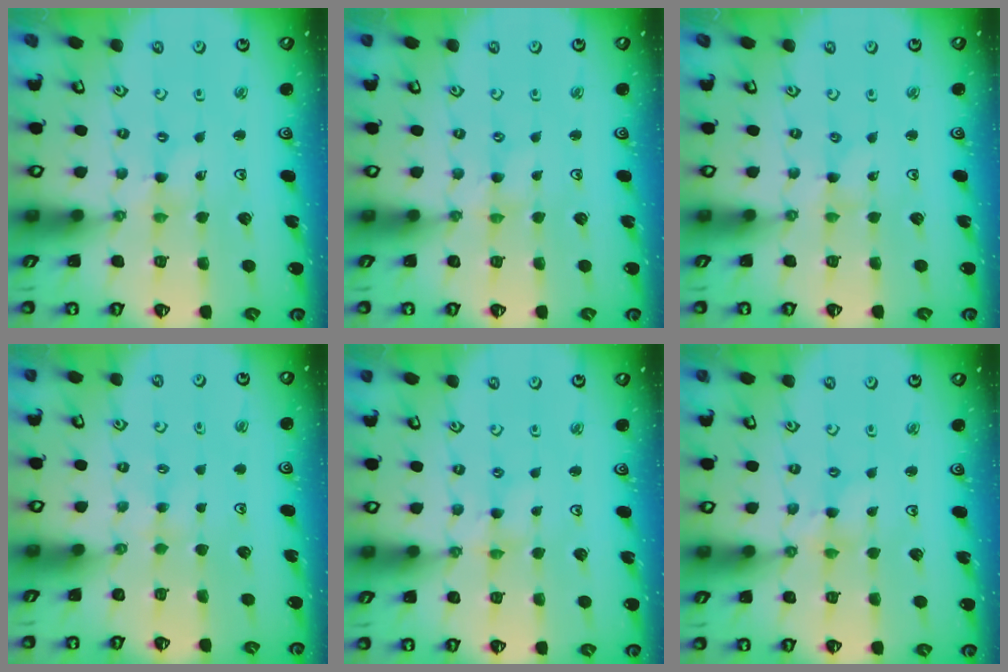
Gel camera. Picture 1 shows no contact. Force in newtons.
{"total": 0.0}
{"total": 0.0}
{"total": 2.0, "press": 2.0, "slide": 0.4}
{"total": 1.0, "press": 0.9, "slide": 0.2}
{"total": 2.5, "press": 2.5, "slide": 0.2}